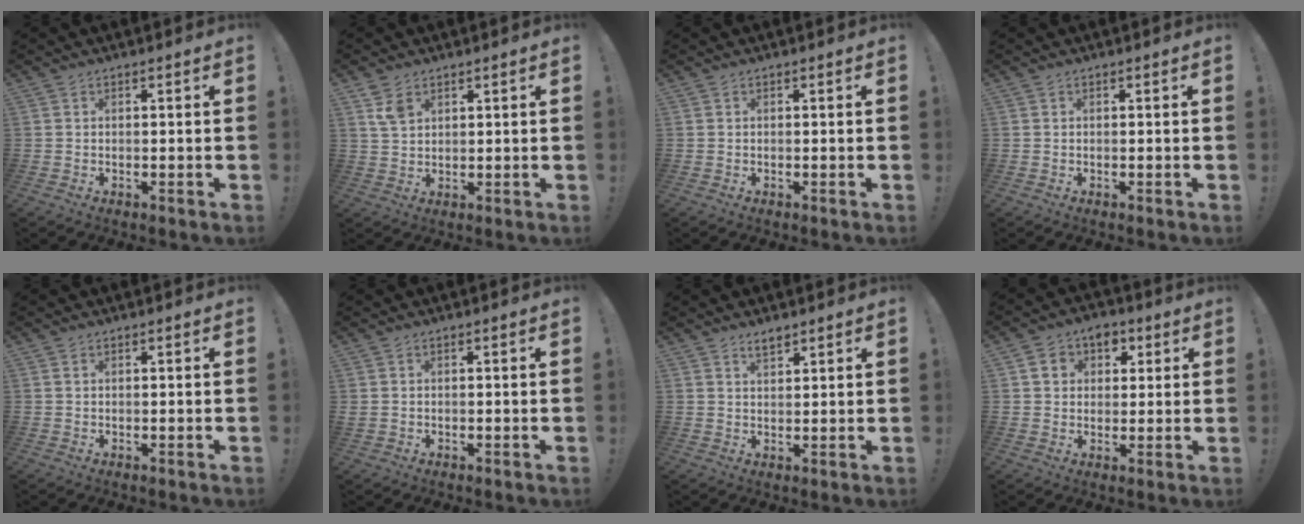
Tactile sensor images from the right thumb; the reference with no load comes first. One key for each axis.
{"total": 4.6, "fx": 2.8, "fy": 2.6, "fz": 2.6, "tx": -0.045, "ty": -0.011, "tz": 0.053}
{"total": 0.0}
{"total": 0.0}
{"total": 0.5, "fx": 0.3, "fy": 0.2, "fz": 0.4, "tx": -0.012, "ty": 0.003, "tz": 0.007}
{"total": 0.6, "fx": 0.3, "fy": 0.3, "fz": 0.4, "tx": -0.009, "ty": 0.002, "tz": 0.006}
{"total": 3.1, "fx": 2.5, "fy": 1.2, "fz": 1.4, "tx": -0.023, "ty": -0.011, "tz": 0.044}
{"total": 7.5, "fx": 2.5, "fy": 6.6, "fz": 2.6, "tx": -0.036, "ty": -0.004, "tz": 0.051}